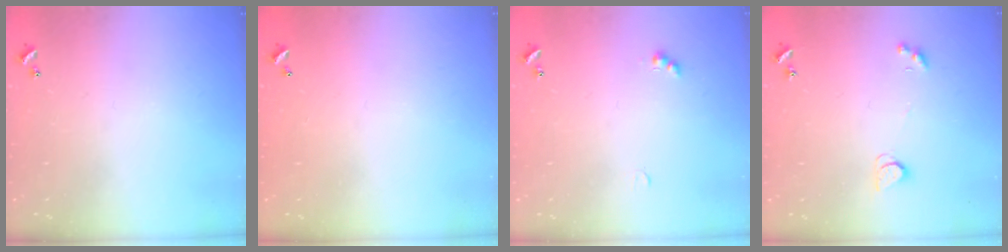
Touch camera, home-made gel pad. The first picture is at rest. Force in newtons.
{"total": 2.6, "press": 2.6, "slide": 0.0}
{"total": 1.8, "press": 1.8, "slide": 0.4}
{"total": 2.5, "press": 2.5, "slide": 0.5}